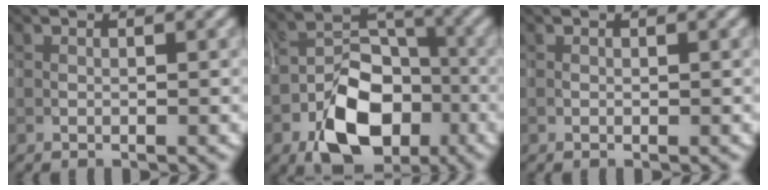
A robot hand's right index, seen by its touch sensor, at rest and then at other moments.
{"total": 8.9, "force": [-4.3, 5.4, 5.6], "torque": [-0.087, 0.001, -0.073]}
{"total": 0.0}